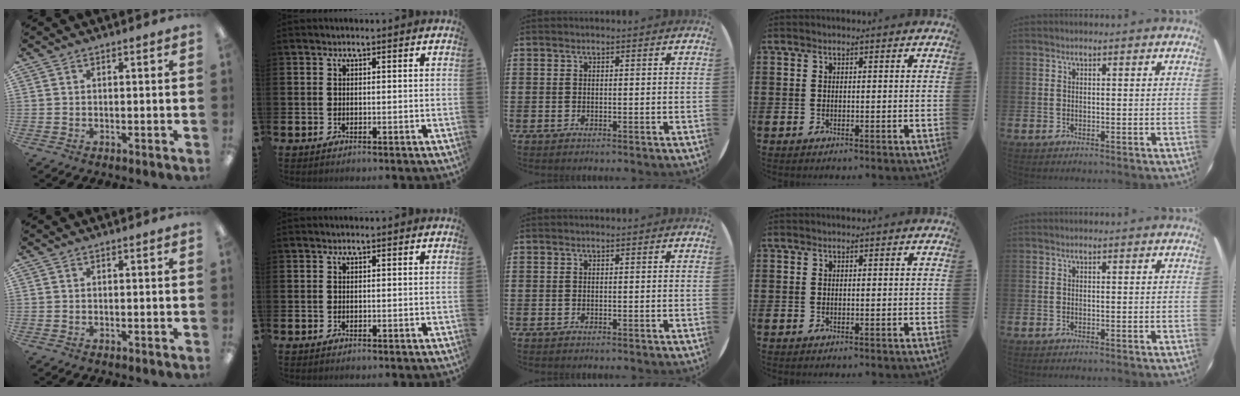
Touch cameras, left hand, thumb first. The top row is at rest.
{}